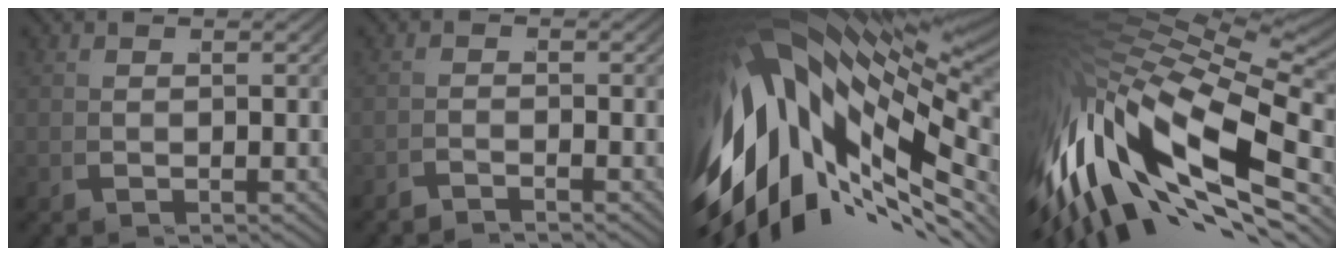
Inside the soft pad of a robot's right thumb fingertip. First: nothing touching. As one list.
[{"total": 1.3, "force": [-1.2, -0.2, -0.3], "torque": [0.013, 0.001, -0.028]}, {"total": 23.4, "force": [-1.5, 13.4, 19.1], "torque": [-0.341, -0.009, -0.009]}, {"total": 17.1, "force": [0.0, 8.5, 14.9], "torque": [-0.309, -0.001, 0.009]}]